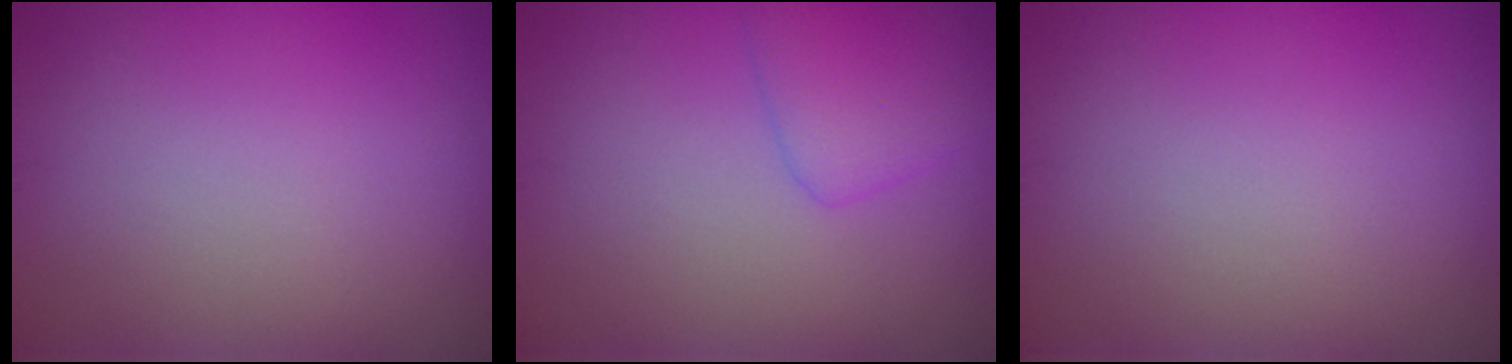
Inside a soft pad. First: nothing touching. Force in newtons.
{"total": 2.7, "press": 2.7, "slide": 0.2}
{"total": 0.0}